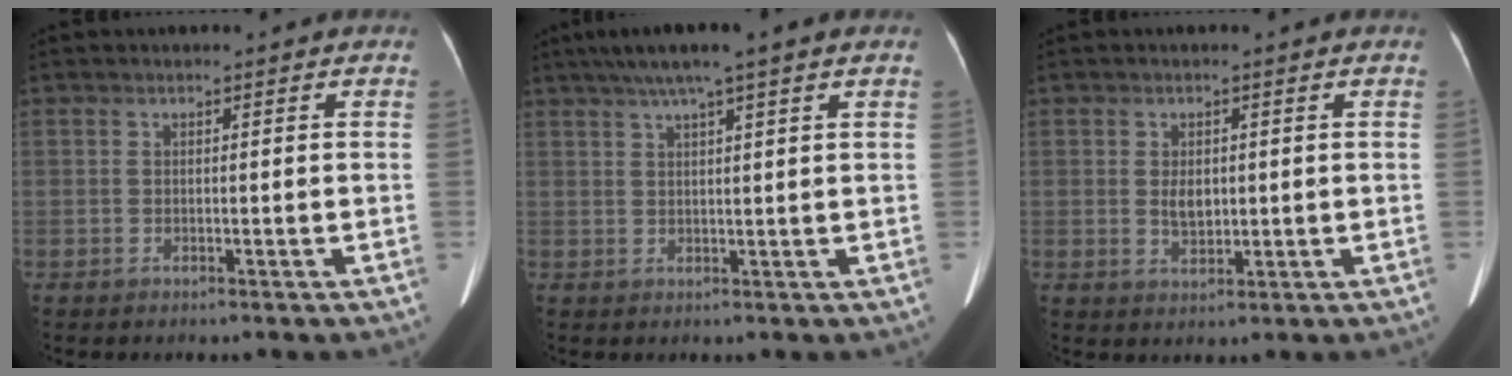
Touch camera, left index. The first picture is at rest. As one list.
[{"total": 7.5, "force": [5.3, -0.6, 5.3], "torque": [-0.089, 0.034, 0.086]}, {"total": 2.8, "force": [0.5, 1.7, 2.2], "torque": [-0.042, 0.001, 0.015]}]